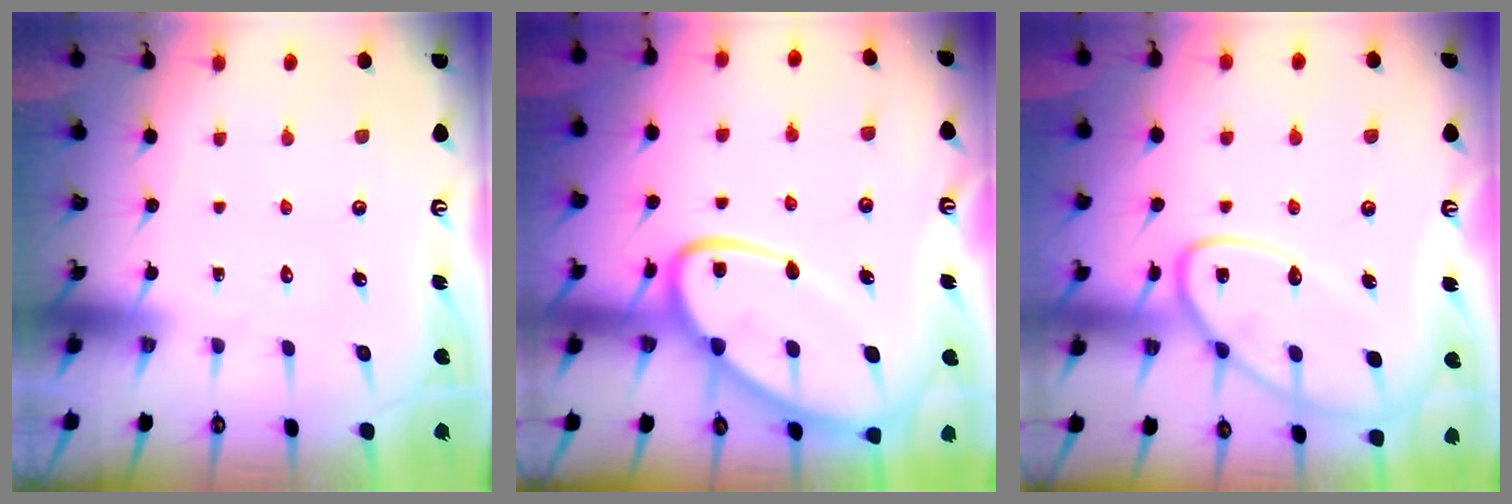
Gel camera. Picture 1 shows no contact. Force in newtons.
{"total": 16.9, "press": 16.8, "slide": 1.4}
{"total": 14.6, "press": 14.6, "slide": 1.3}